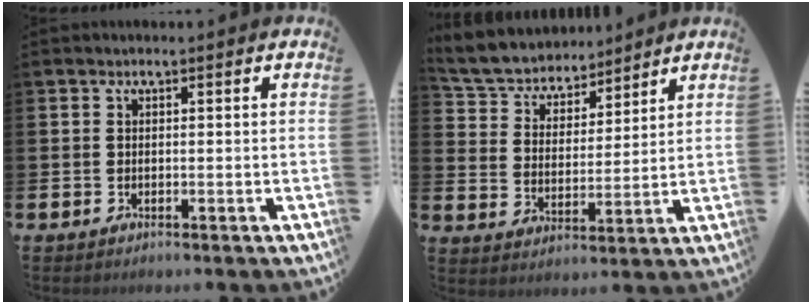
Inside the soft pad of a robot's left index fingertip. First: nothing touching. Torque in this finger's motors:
{"motor_torque": [1.66, -0.47, 0.42, 0.19]}